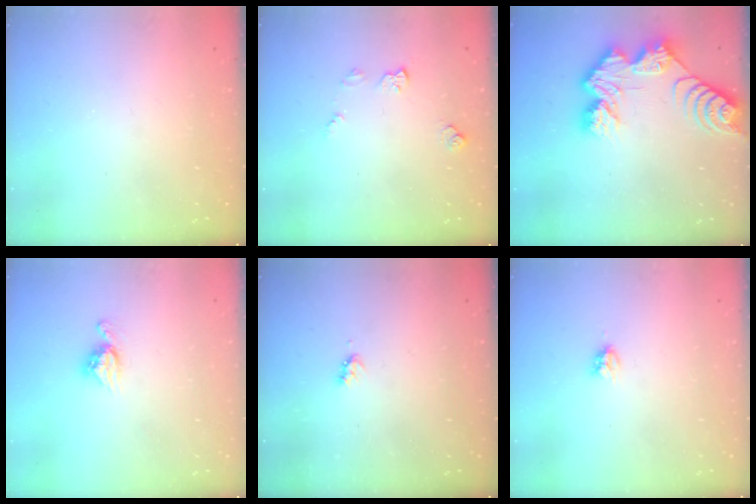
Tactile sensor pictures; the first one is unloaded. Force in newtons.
{"total": 7.9, "press": 7.9, "slide": 0.6}
{"total": 12.9, "press": 12.9, "slide": 1.0}
{"total": 6.8, "press": 6.8, "slide": 0.5}
{"total": 2.8, "press": 2.8, "slide": 0.4}
{"total": 3.9, "press": 3.9, "slide": 0.4}